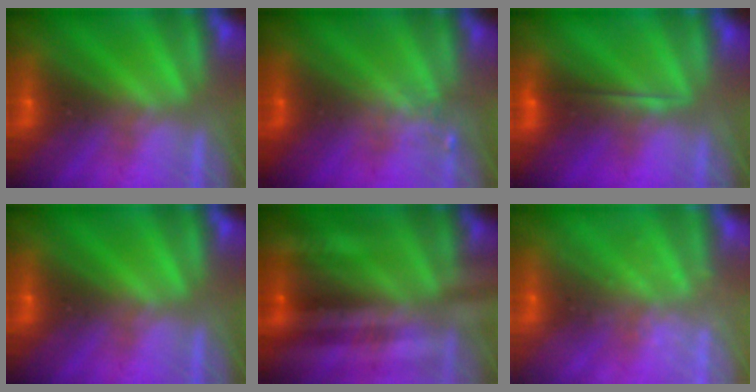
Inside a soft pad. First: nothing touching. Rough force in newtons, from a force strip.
{"total": 2.2}
{"total": 2.0}
{"total": 0.0}
{"total": 2.8}
{"total": 2.1}